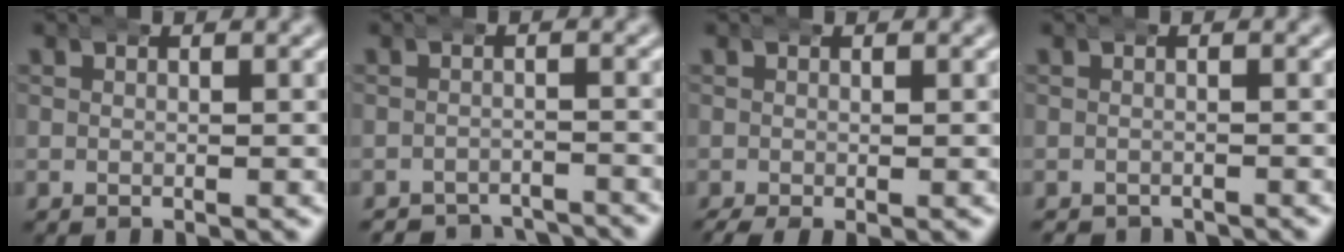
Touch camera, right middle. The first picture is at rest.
{"total": 5.4, "force": [-5.3, 0.9, 0.3], "torque": [0.009, -0.018, -0.083]}
{"total": 2.0, "force": [-1.5, 0.7, 1.2], "torque": [-0.022, -0.011, -0.016]}
{"total": 1.5, "force": [-1.4, 0.2, -0.3], "torque": [0.005, -0.011, -0.018]}